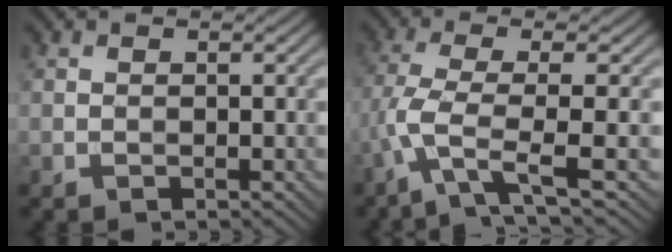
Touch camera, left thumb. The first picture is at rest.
{"total": 5.8, "force": [-1.8, 1.0, 5.4], "torque": [-0.112, 0.003, -0.053]}